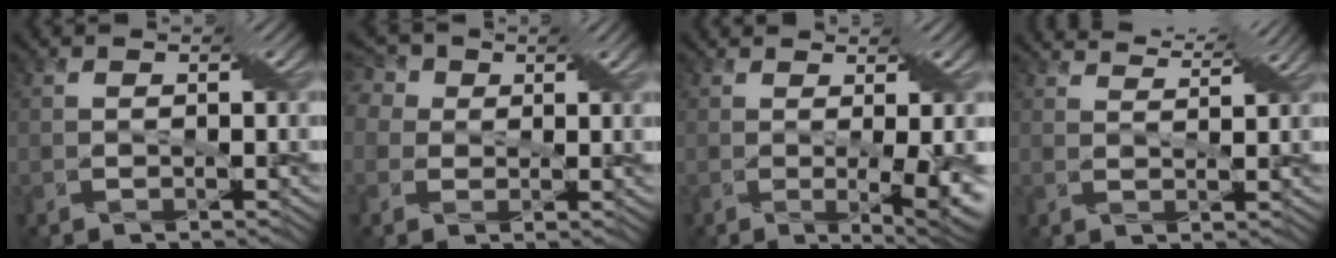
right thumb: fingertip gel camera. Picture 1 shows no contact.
{"total": 7.0, "force": [3.2, 5.2, 3.4], "torque": [-0.108, 0.031, 0.026]}
{"total": 5.9, "force": [0.2, 2.3, 5.4], "torque": [-0.073, -0.014, 0.014]}
{"total": 5.0, "force": [4.8, 0.1, 1.6], "torque": [-0.047, 0.000, 0.072]}